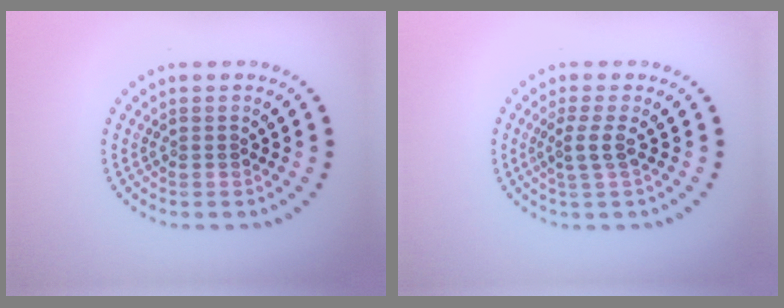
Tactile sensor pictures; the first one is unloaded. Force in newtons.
{"total": 1.9, "press": 1.4, "slide": 1.2}